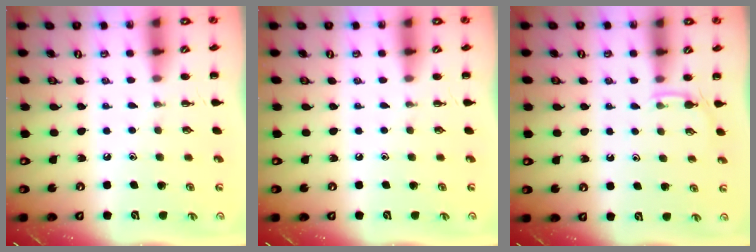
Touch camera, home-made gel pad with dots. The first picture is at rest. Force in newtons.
{"total": 0.0}
{"total": 3.3, "press": 3.1, "slide": 1.1}